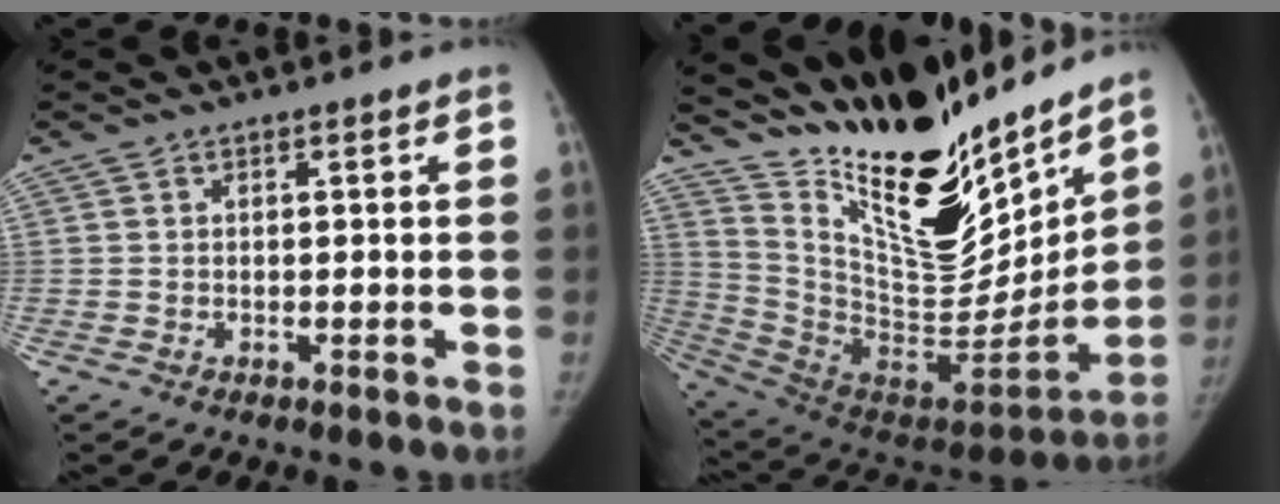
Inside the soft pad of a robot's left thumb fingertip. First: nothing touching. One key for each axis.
{"total": 27.6, "fx": 21.9, "fy": 8.8, "fz": 14.2, "tx": -0.187, "ty": -0.124, "tz": 0.371}